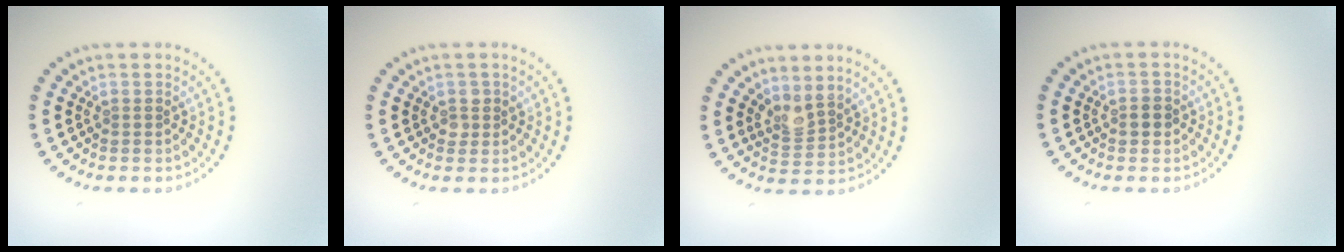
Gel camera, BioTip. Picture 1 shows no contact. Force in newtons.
{"total": 1.1, "press": 1.1, "slide": 0.2}
{"total": 2.0, "press": 1.5, "slide": 1.4}
{"total": 1.3, "press": 1.3, "slide": 0.3}